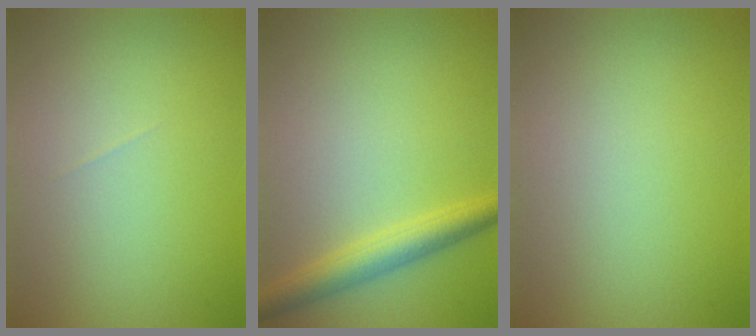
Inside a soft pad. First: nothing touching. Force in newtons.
{"total": 3.5, "press": 3.5, "slide": 0.1}
{"total": 0.0}